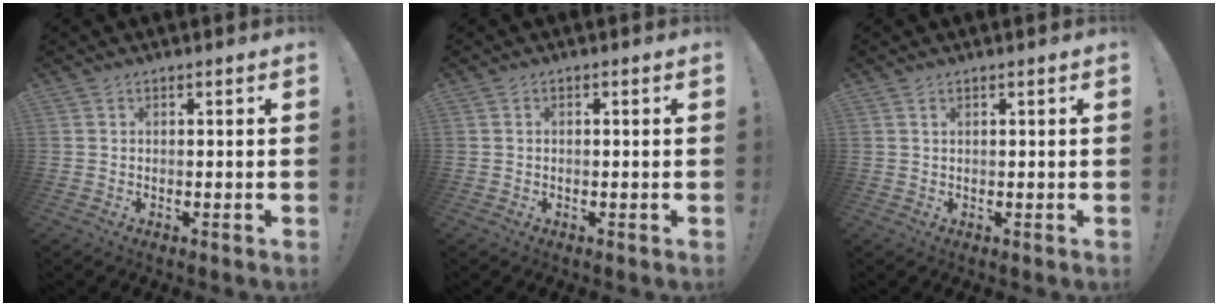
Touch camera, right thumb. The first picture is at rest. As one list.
[{"total": 0.6, "force": [-0.3, 0.4, 0.3], "torque": [-0.006, 0.001, -0.005]}, {"total": 0.7, "force": [0.4, 0.3, 0.5], "torque": [-0.005, 0.000, 0.007]}]